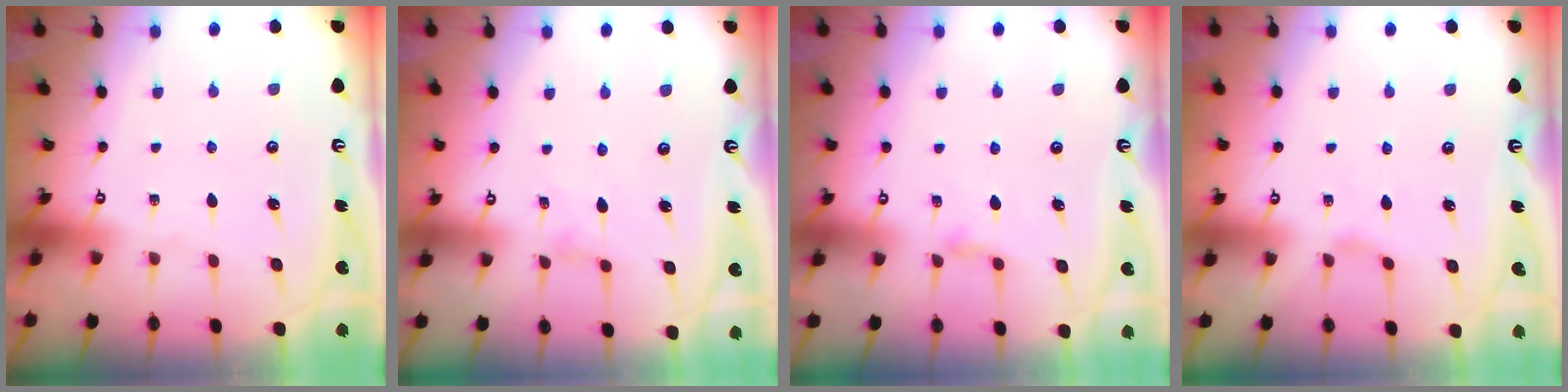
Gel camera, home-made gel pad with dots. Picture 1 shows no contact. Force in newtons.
{"total": 0.6, "press": 0.6, "slide": 0.2}
{"total": 2.3, "press": 2.3, "slide": 0.4}
{"total": 1.0, "press": 1.0, "slide": 0.3}